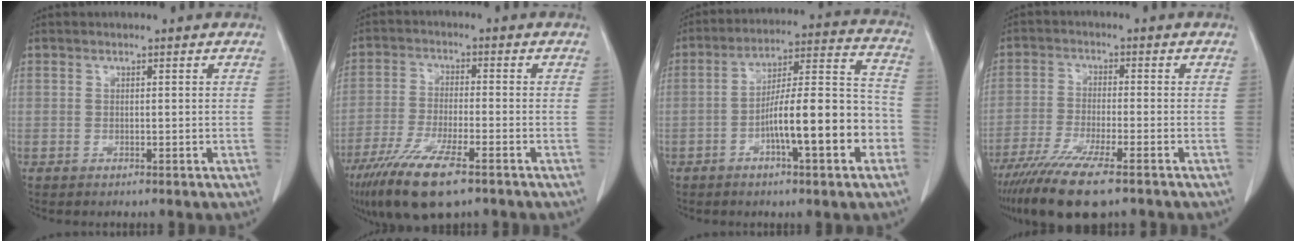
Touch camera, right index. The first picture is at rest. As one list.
[{"total": 11.4, "force": [-7.4, 2.0, 8.5], "torque": [-0.161, -0.028, -0.126]}, {"total": 15.2, "force": [-5.1, 2.4, 14.1], "torque": [-0.216, 0.024, -0.078]}, {"total": 11.8, "force": [-8.3, 1.4, 8.2], "torque": [-0.148, -0.029, -0.140]}]